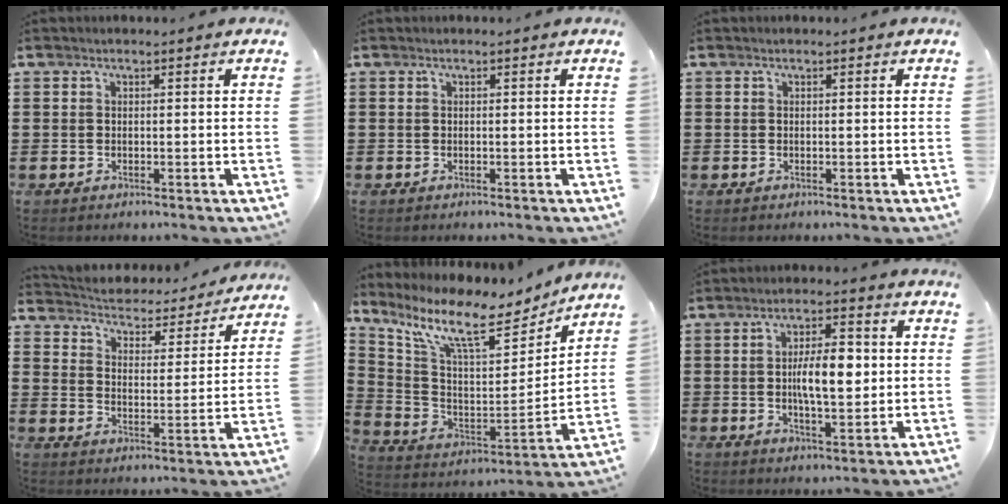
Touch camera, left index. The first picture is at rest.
{"total": 0.0}
{"total": 0.0}
{"total": 3.5, "force": [3.4, 0.3, 0.0], "torque": [-0.024, -0.034, 0.051]}
{"total": 11.0, "force": [8.4, 2.3, 6.6], "torque": [-0.164, -0.053, 0.139]}
{"total": 7.6, "force": [0.3, 2.8, 7.0], "torque": [-0.114, 0.002, 0.000]}